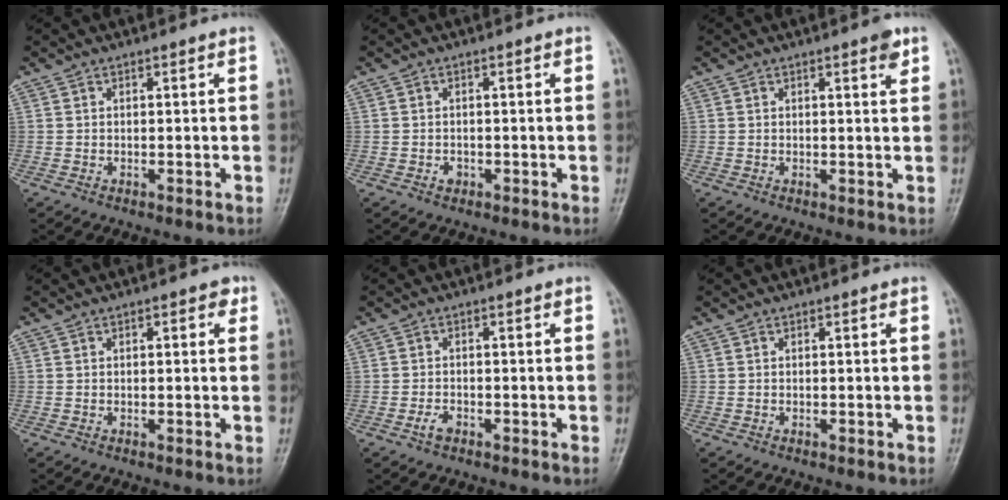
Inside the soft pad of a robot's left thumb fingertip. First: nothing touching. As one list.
[{"total": 1.1, "force": [-0.5, 0.9, 0.4], "torque": [-0.002, 0.003, -0.007]}, {"total": 2.2, "force": [1.3, 0.5, 1.7], "torque": [-0.020, -0.006, 0.014]}, {"total": 2.2, "force": [0.8, 1.1, 1.7], "torque": [-0.014, 0.002, 0.006]}, {"total": 2.0, "force": [-1.1, 1.1, 1.2], "torque": [-0.025, 0.007, -0.023]}, {"total": 0.0}]